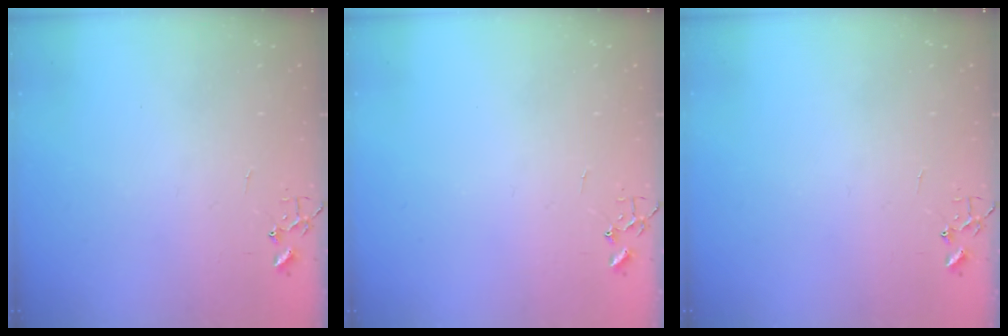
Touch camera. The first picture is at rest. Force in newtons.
{"total": 0.0}
{"total": 0.0}